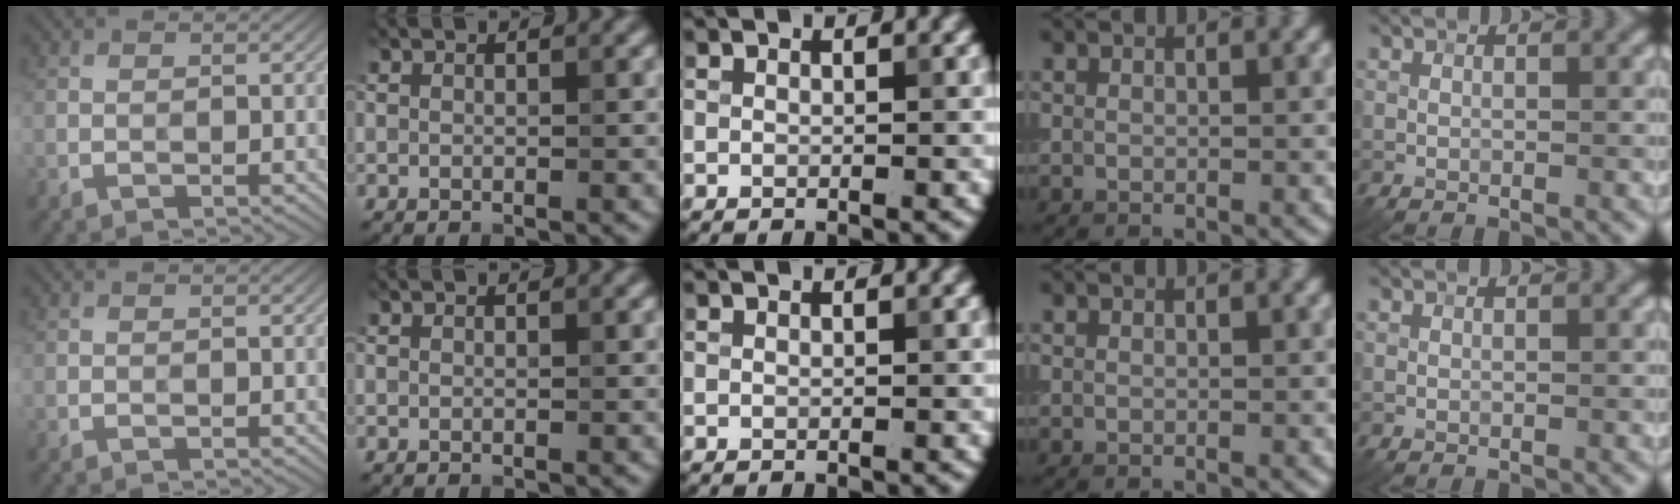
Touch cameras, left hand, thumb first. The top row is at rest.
{}